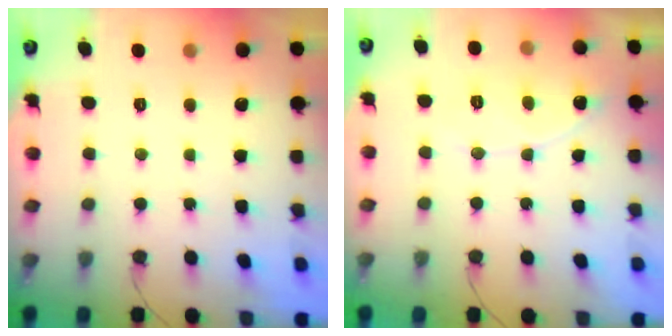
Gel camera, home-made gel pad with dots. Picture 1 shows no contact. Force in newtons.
{"total": 7.0, "press": 7.0, "slide": 0.6}